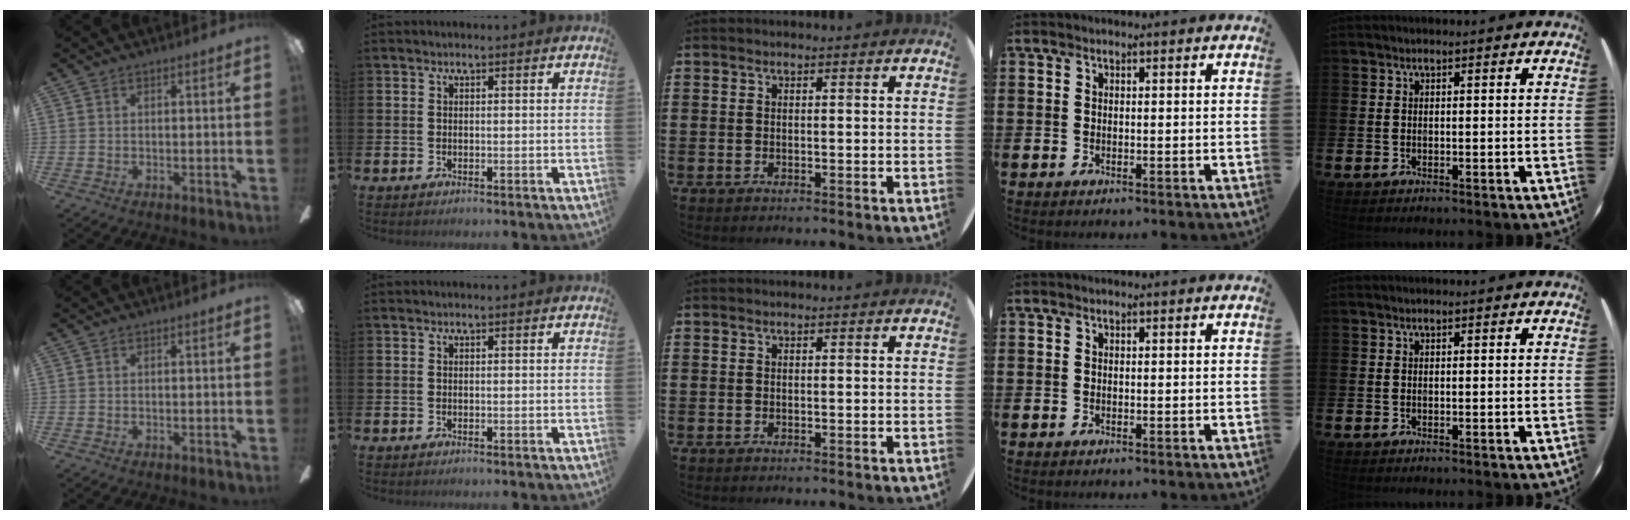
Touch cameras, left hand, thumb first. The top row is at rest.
{}